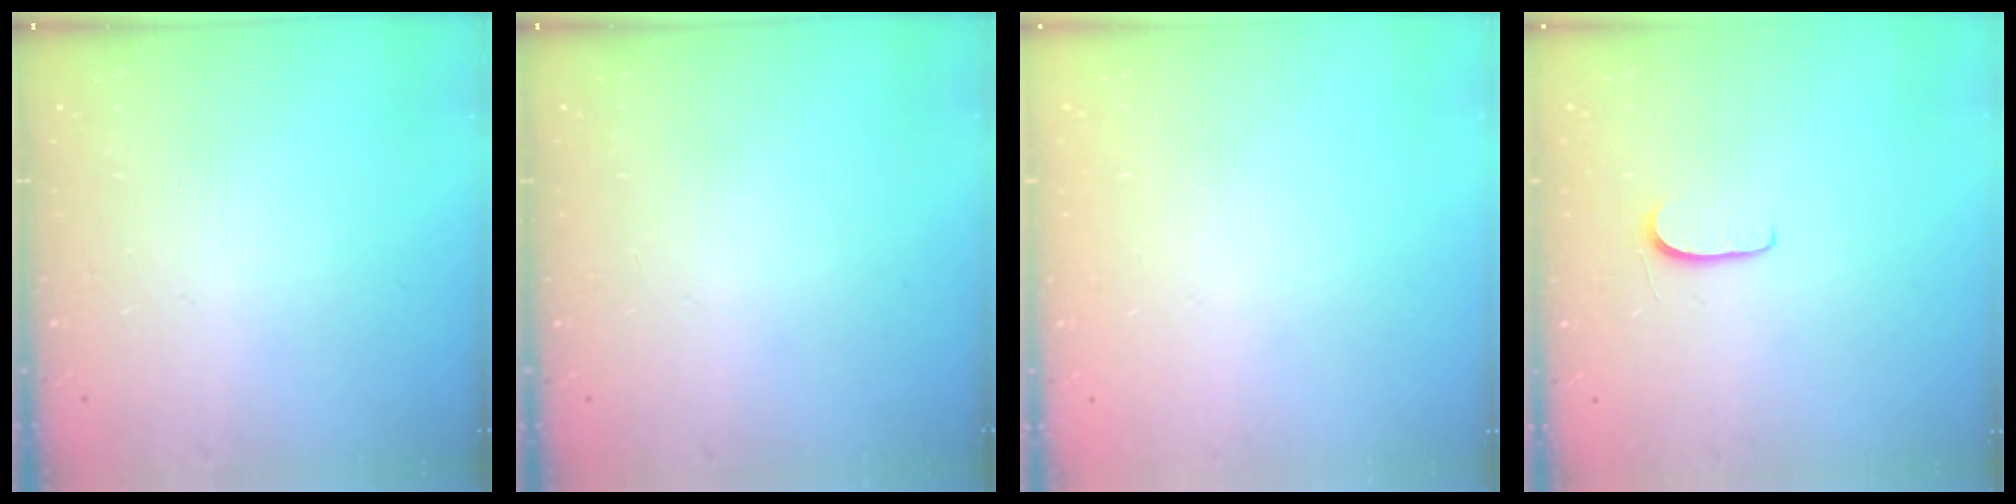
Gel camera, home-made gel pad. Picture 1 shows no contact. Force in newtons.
{"total": 0.0}
{"total": 0.0}
{"total": 5.0, "press": 5.0, "slide": 0.5}